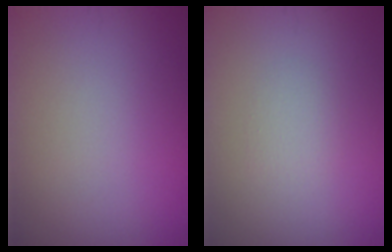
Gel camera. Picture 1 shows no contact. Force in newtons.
{"total": 1.1, "press": 1.1, "slide": 0.1}